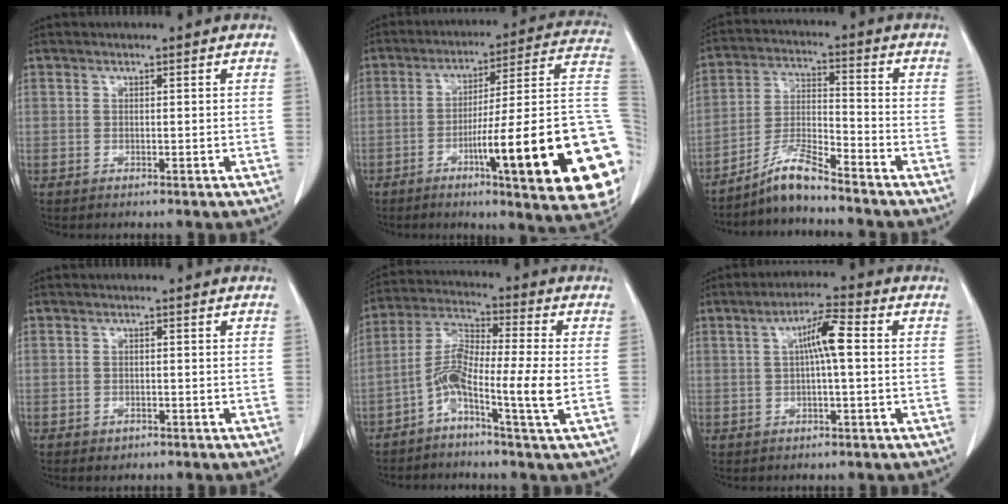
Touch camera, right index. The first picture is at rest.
{"total": 26.7, "force": [-7.3, 1.4, 25.6], "torque": [-0.239, -0.001, -0.107]}
{"total": 7.0, "force": [-6.1, 0.0, 3.4], "torque": [-0.074, -0.009, -0.118]}
{"total": 1.0, "force": [-0.6, 0.7, 0.3], "torque": [-0.006, 0.002, -0.005]}
{"total": 9.3, "force": [-3.3, -0.2, 8.6], "torque": [-0.179, 0.017, -0.073]}
{"total": 5.6, "force": [0.7, 0.4, 5.6], "torque": [-0.100, 0.013, 0.009]}